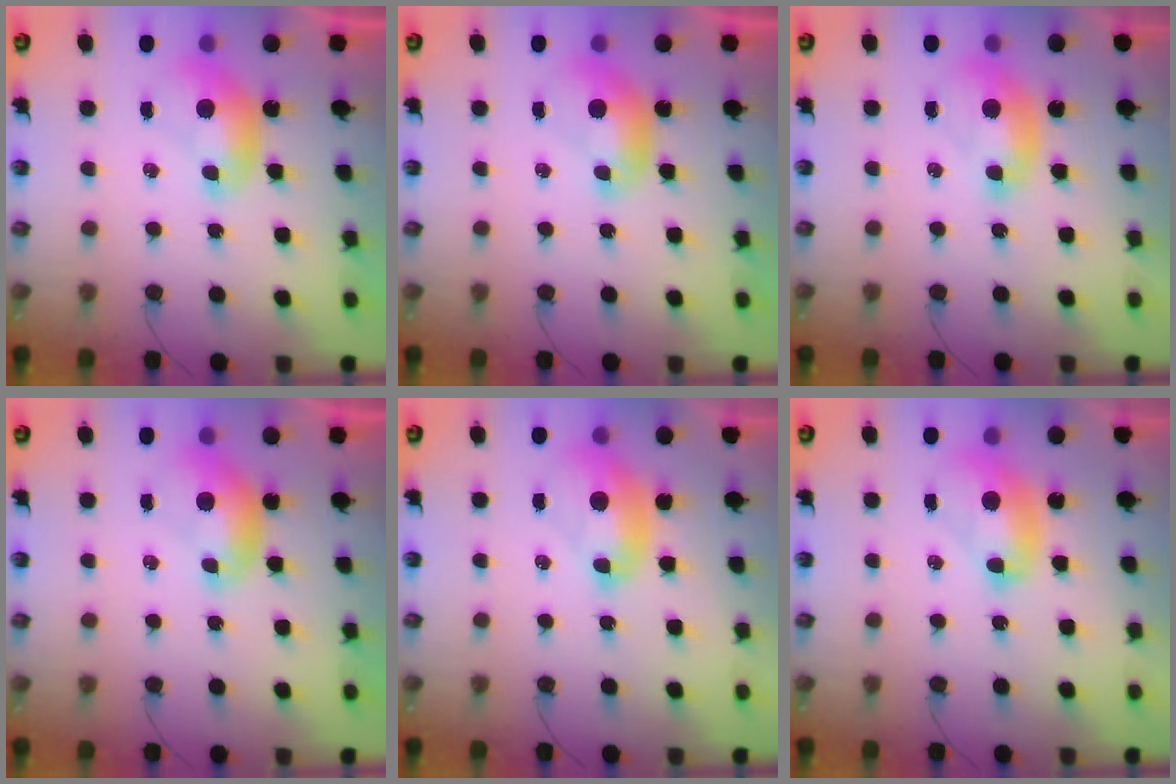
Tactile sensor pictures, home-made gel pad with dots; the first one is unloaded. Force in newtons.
{"total": 0.0}
{"total": 1.3, "press": 1.2, "slide": 0.5}
{"total": 0.0}
{"total": 2.9, "press": 2.8, "slide": 0.6}
{"total": 2.7, "press": 2.7, "slide": 0.1}